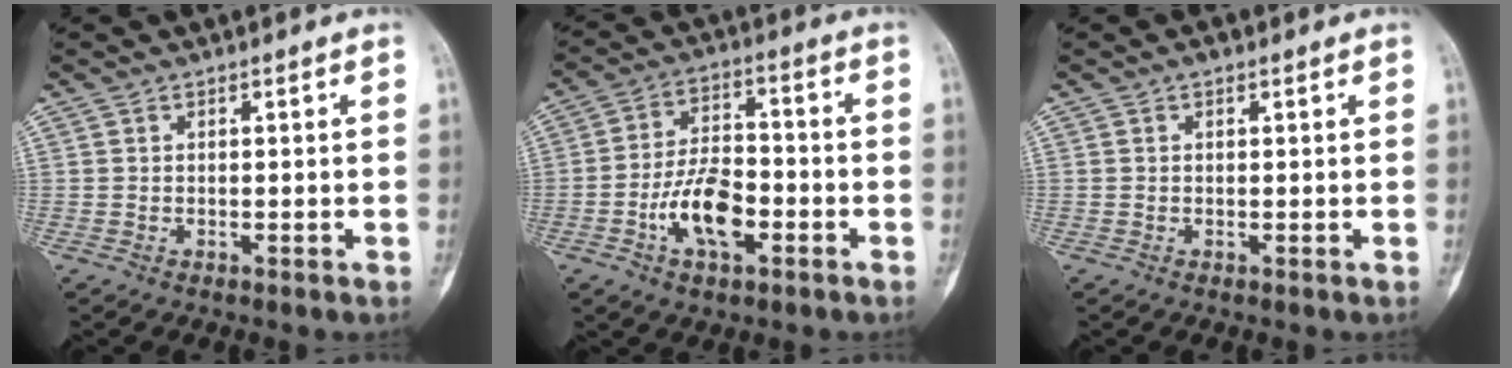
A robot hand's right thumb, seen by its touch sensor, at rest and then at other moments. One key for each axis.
{"total": 11.1, "fx": -3.9, "fy": 5.7, "fz": 8.7, "tx": -0.148, "ty": 0.028, "tz": -0.070}
{"total": 1.2, "fx": 0.7, "fy": 0.6, "fz": 0.7, "tx": -0.007, "ty": 0.002, "tz": 0.006}